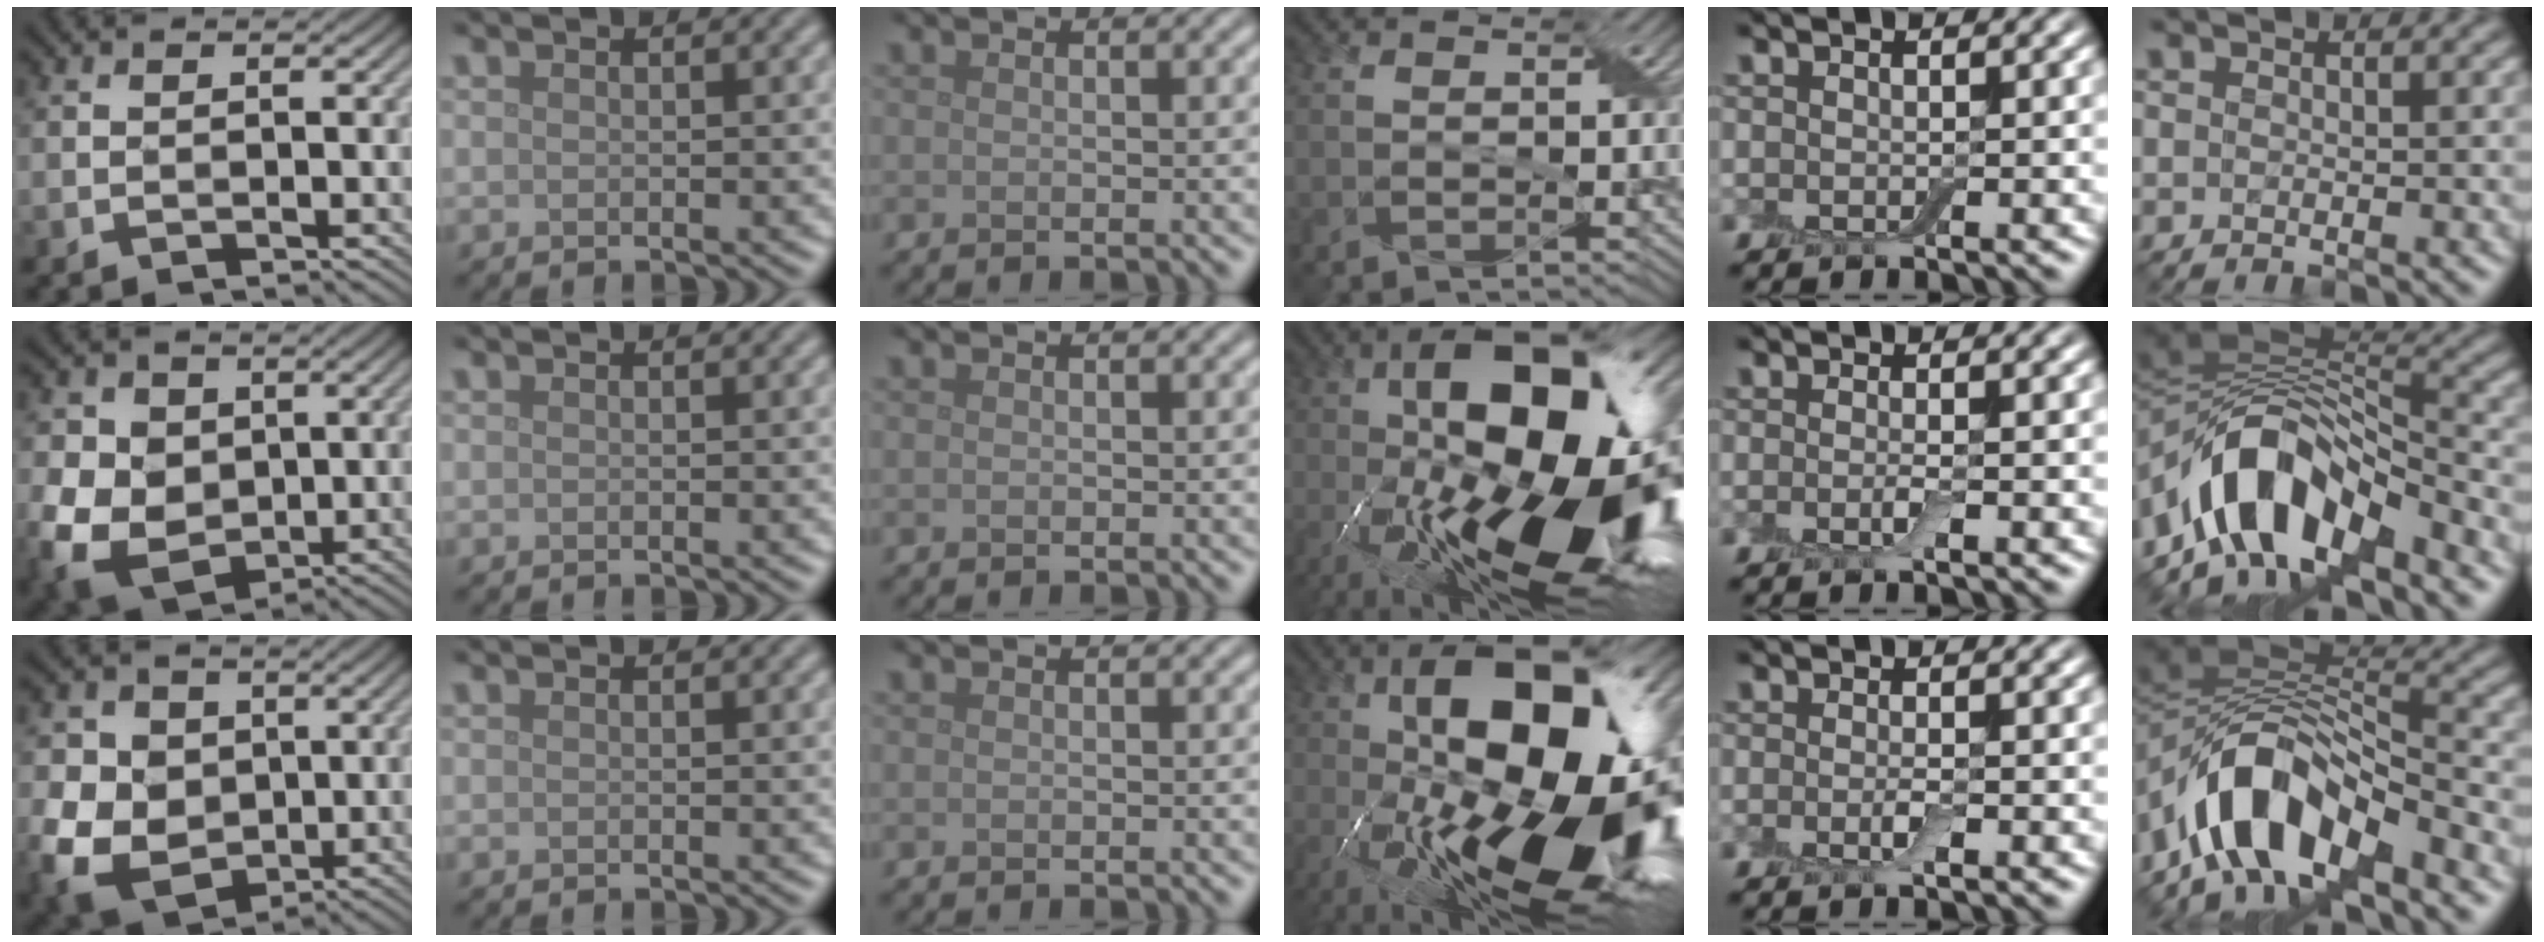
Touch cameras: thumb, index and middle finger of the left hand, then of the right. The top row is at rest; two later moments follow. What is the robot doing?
{"motion": "wrap", "object": "adhesive wrap"}